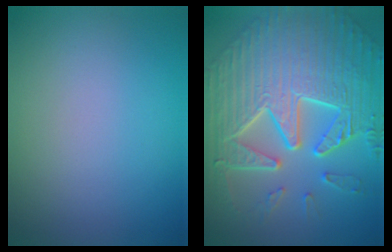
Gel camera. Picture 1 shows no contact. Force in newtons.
{"total": 11.1, "press": 7.5, "slide": 8.1}